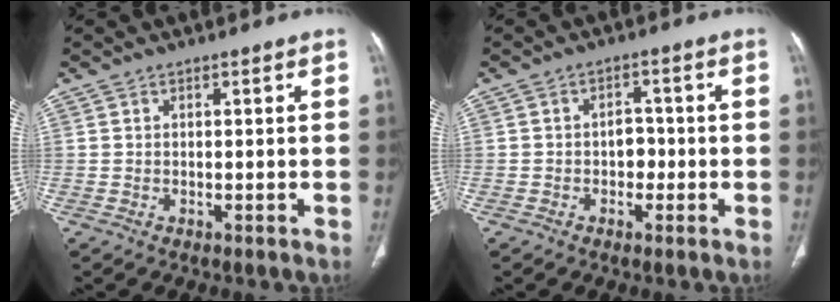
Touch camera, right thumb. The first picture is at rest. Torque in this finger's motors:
{"motor_torque": [2.59, 2.42, 0.71, -0.57, 0.02]}